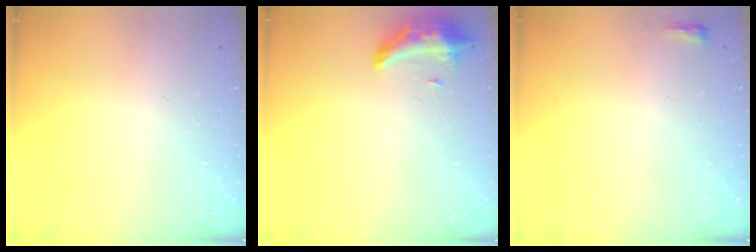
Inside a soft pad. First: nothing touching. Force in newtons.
{"total": 8.2, "press": 8.1, "slide": 1.6}
{"total": 2.3, "press": 2.2, "slide": 0.7}